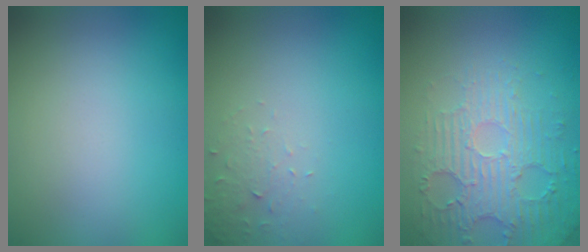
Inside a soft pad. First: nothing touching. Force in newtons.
{"total": 1.6, "press": 1.6, "slide": 0.4}
{"total": 4.5, "press": 3.7, "slide": 2.6}